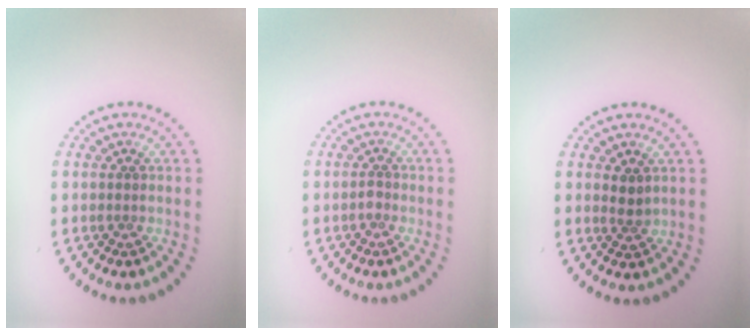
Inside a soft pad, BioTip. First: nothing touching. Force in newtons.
{"total": 0.9, "press": 0.7, "slide": 0.5}
{"total": 1.3, "press": 1.1, "slide": 0.6}